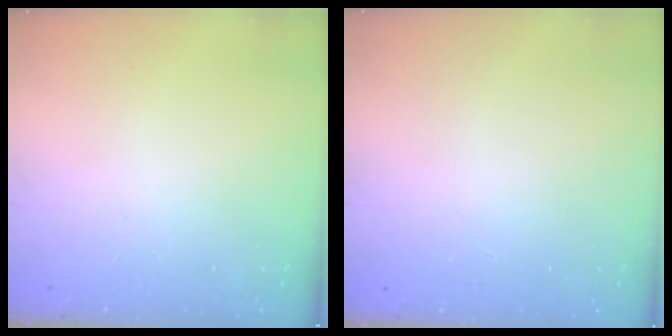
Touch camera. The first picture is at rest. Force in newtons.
{"total": 0.0}